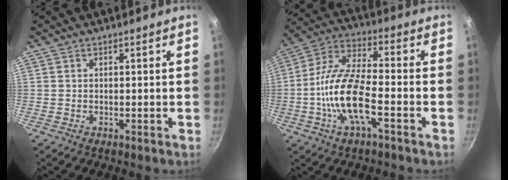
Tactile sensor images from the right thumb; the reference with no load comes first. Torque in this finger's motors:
{"motor_torque": [2.55, 2.46, 1.64, -0.25, 0.60]}